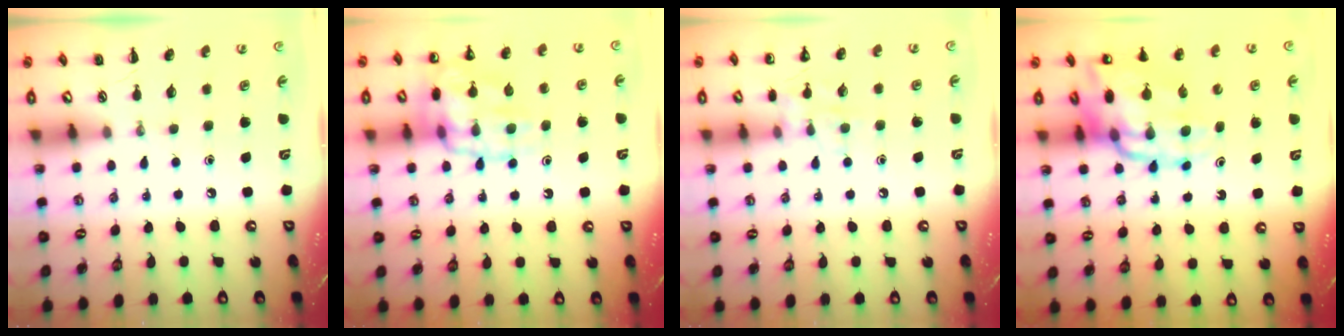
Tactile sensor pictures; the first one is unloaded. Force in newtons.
{"total": 14.6, "press": 14.5, "slide": 1.3}
{"total": 8.0, "press": 7.8, "slide": 1.4}
{"total": 16.0, "press": 15.5, "slide": 3.9}